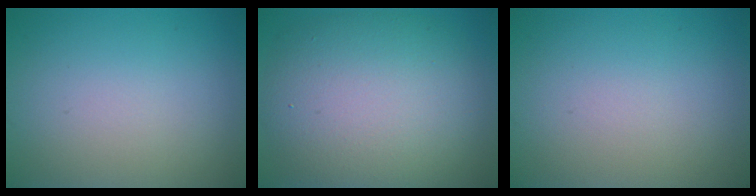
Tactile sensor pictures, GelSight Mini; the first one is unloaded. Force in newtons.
{"total": 10.7, "press": 10.7, "slide": 0.5}
{"total": 0.0}